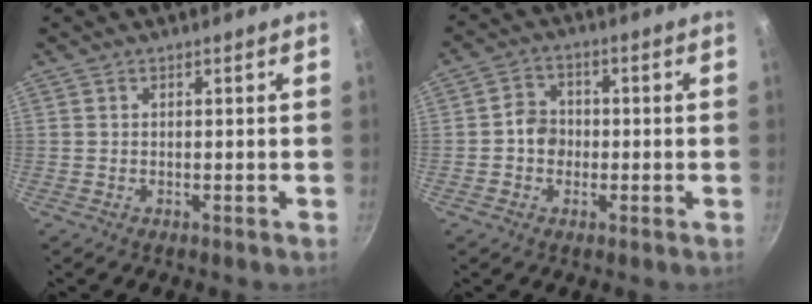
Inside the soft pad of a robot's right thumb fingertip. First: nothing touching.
{"total": 4.8, "force": [-0.7, 4.2, 2.1], "torque": [-0.006, 0.017, -0.020]}